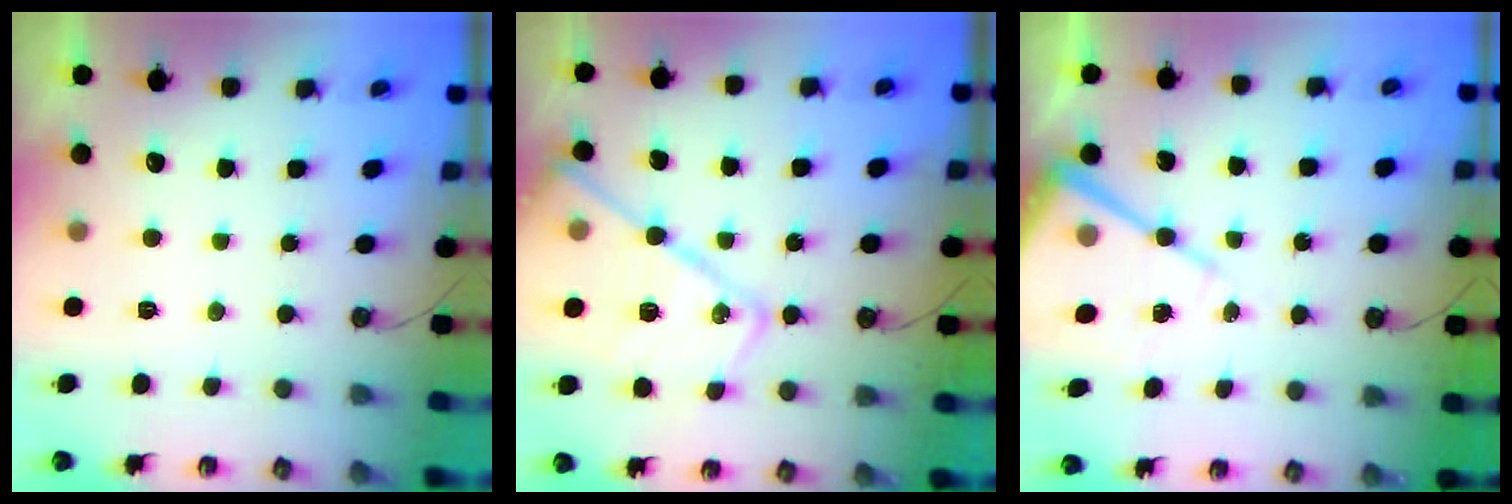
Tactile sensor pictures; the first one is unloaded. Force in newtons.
{"total": 19.3, "press": 19.2, "slide": 1.4}
{"total": 14.2, "press": 14.2, "slide": 1.2}